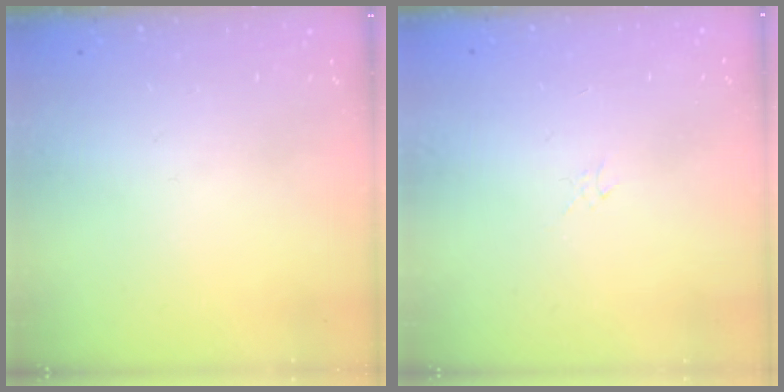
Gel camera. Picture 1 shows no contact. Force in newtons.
{"total": 1.3, "press": 1.3, "slide": 0.1}